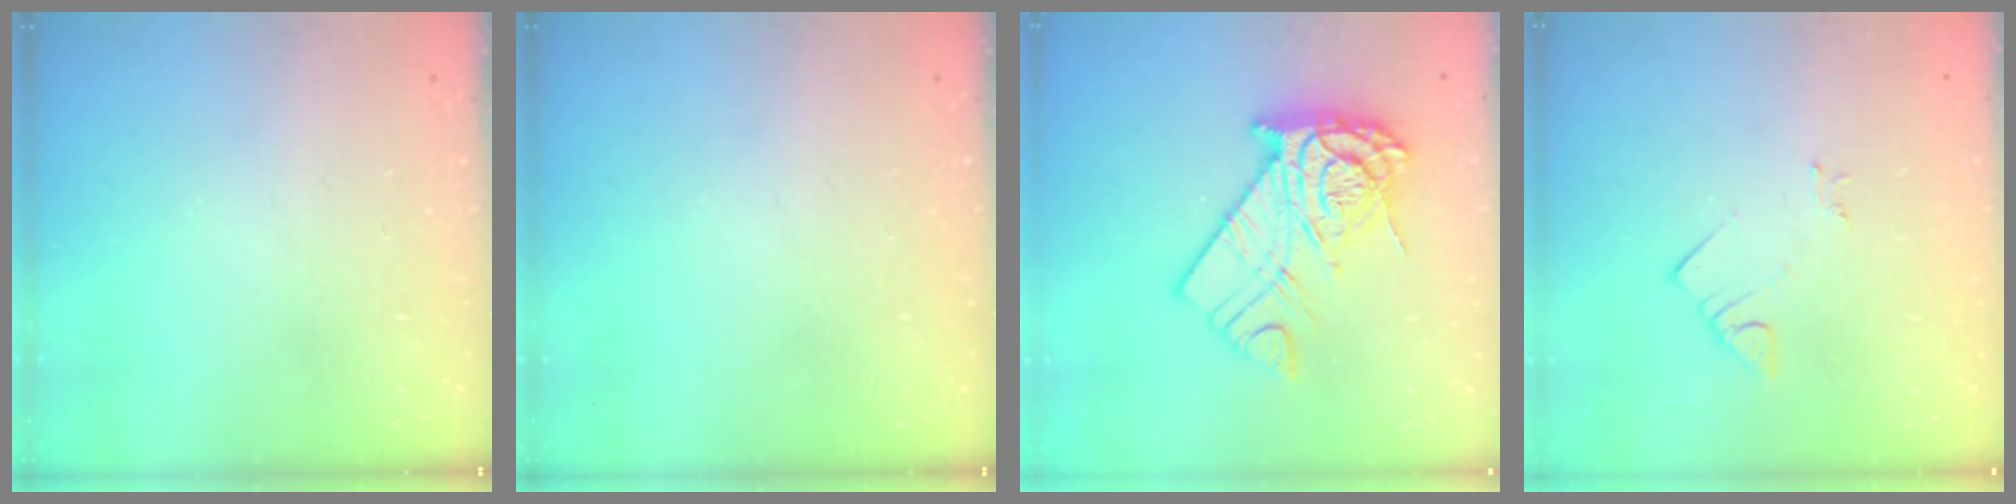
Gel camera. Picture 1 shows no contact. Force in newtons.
{"total": 0.0}
{"total": 14.5, "press": 14.4, "slide": 1.6}
{"total": 2.7, "press": 2.7, "slide": 0.2}